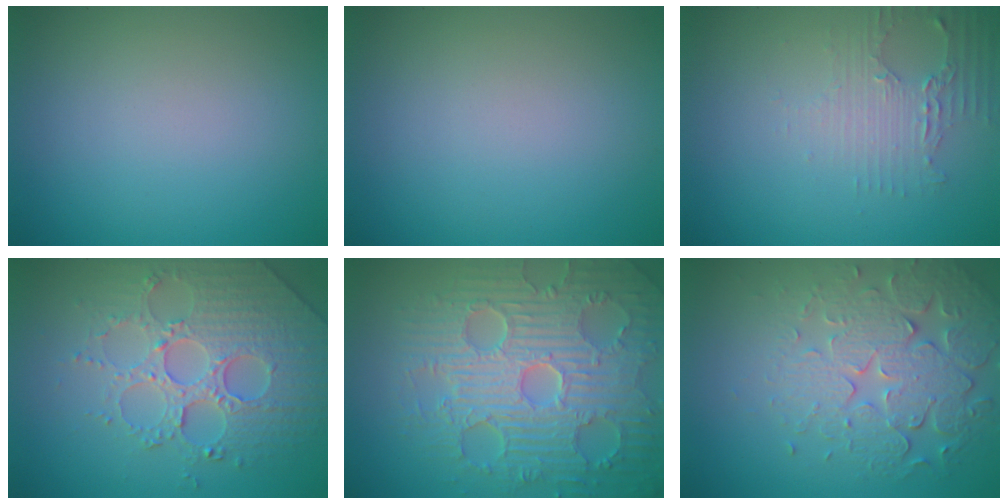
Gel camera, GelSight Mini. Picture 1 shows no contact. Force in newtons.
{"total": 0.0}
{"total": 2.4, "press": 2.3, "slide": 0.9}
{"total": 5.1, "press": 4.9, "slide": 1.2}
{"total": 9.2, "press": 6.7, "slide": 6.3}
{"total": 6.2, "press": 4.9, "slide": 3.9}